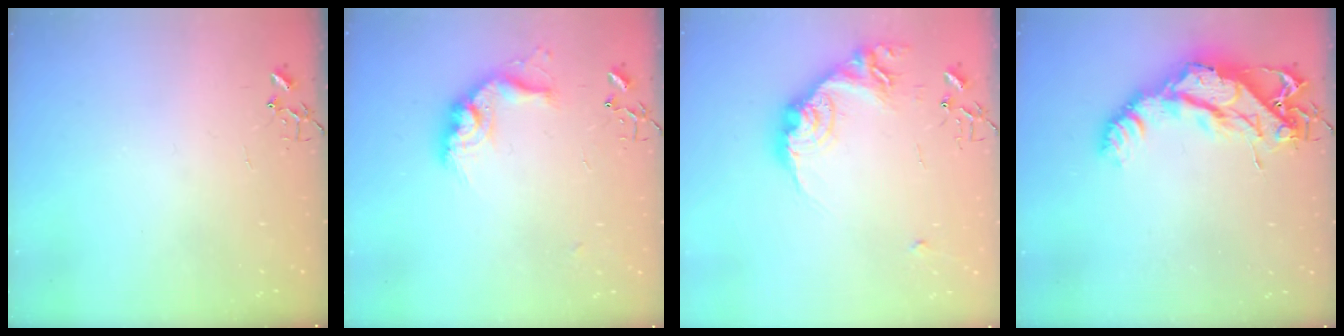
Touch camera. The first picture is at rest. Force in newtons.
{"total": 14.4, "press": 14.3, "slide": 0.7}
{"total": 17.6, "press": 17.5, "slide": 0.9}
{"total": 15.1, "press": 15.0, "slide": 1.6}